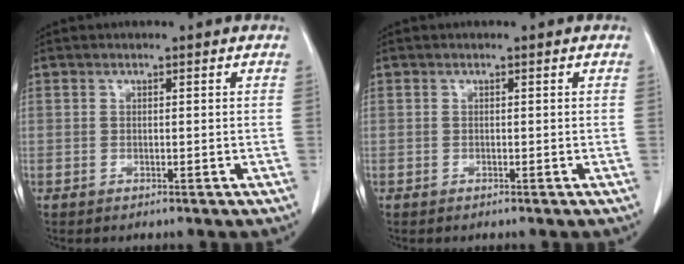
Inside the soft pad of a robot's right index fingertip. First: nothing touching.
{"total": 0.0}